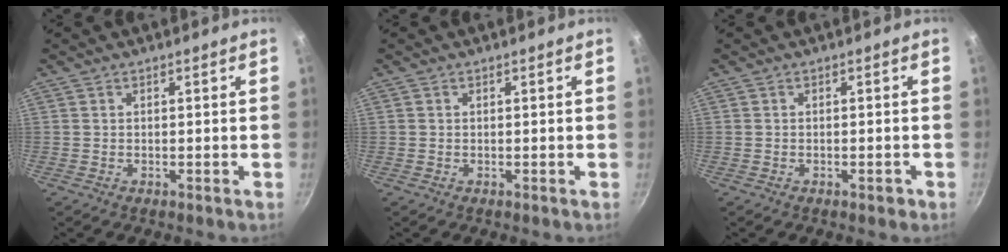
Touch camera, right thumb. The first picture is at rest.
{"total": 0.0}
{"total": 1.3, "force": [-0.7, 0.6, 0.9], "torque": [-0.012, 0.008, -0.006]}